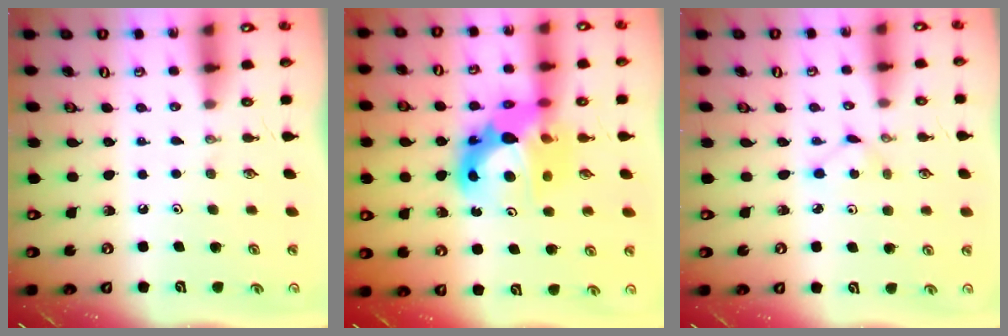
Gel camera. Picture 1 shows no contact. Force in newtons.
{"total": 14.9, "press": 14.8, "slide": 1.5}
{"total": 1.8, "press": 1.7, "slide": 0.2}